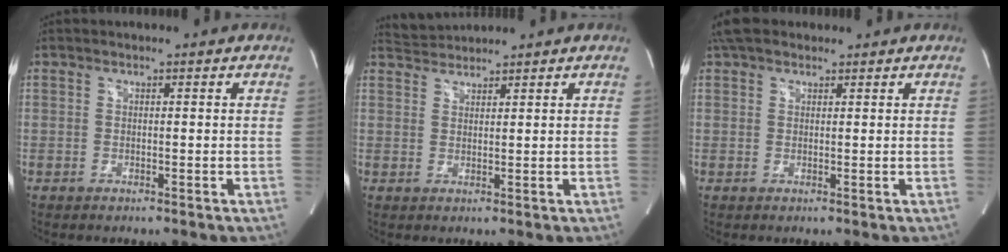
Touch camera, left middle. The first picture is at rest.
{"total": 2.8, "force": [2.7, -0.2, -0.6], "torque": [-0.004, 0.011, 0.059]}
{"total": 4.4, "force": [3.5, 2.3, 1.4], "torque": [-0.030, 0.030, 0.062]}